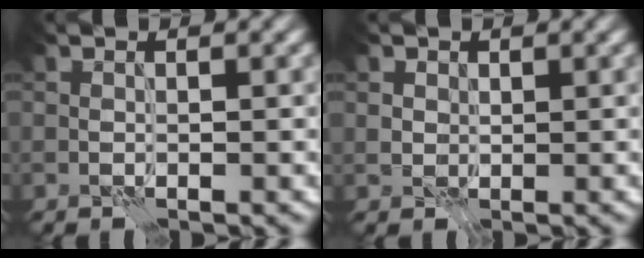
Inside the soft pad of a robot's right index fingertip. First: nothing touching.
{"total": 1.5, "force": [0.7, 1.3, 0.4], "torque": [-0.009, -0.004, 0.017]}